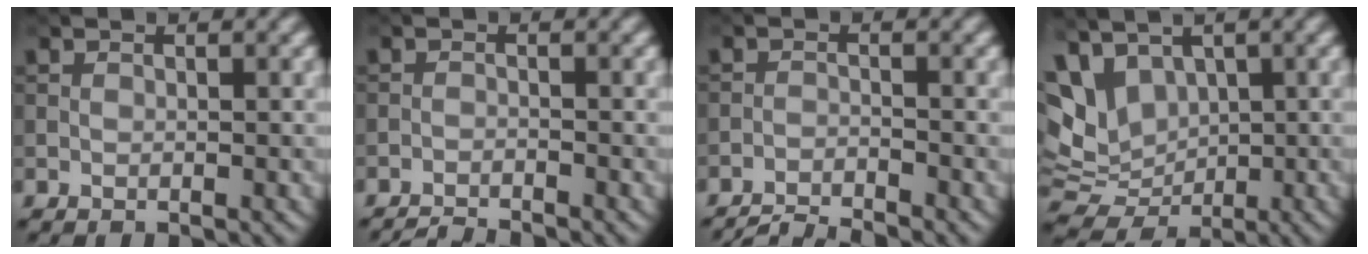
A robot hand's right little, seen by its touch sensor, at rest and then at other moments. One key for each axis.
{"total": 2.5, "fx": -2.4, "fy": 0.2, "fz": 0.7, "tx": -0.012, "ty": 0.000, "tz": -0.049}
{"total": 3.9, "fx": -3.7, "fy": 0.3, "fz": 1.1, "tx": -0.021, "ty": -0.006, "tz": -0.074}
{"total": 5.9, "fx": 2.0, "fy": 4.4, "fz": 3.4, "tx": -0.070, "ty": -0.006, "tz": 0.040}